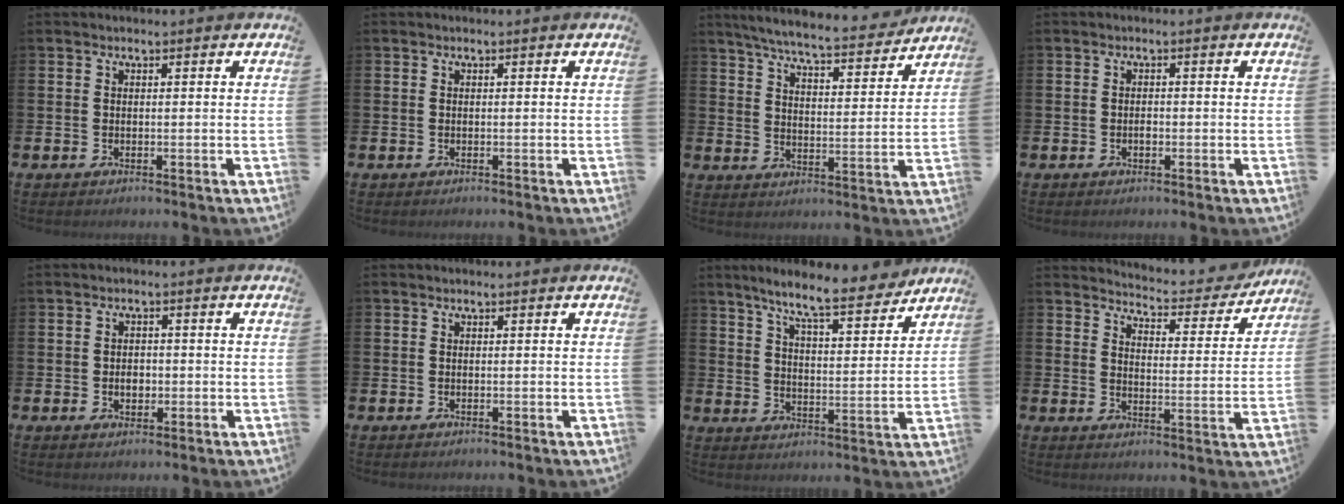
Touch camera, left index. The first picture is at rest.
{"total": 0.0}
{"total": 6.9, "force": [6.5, 0.6, 2.2], "torque": [-0.062, -0.046, 0.110]}
{"total": 0.9, "force": [-0.3, 0.6, 0.7], "torque": [-0.011, 0.001, -0.006]}
{"total": 2.3, "force": [-0.4, 1.7, 1.5], "torque": [-0.012, -0.002, -0.014]}
{"total": 0.0}
{"total": 9.2, "force": [8.2, 1.1, 4.0], "torque": [-0.090, -0.046, 0.141]}
{"total": 4.8, "force": [4.7, 0.6, 0.5], "torque": [-0.028, -0.040, 0.077]}